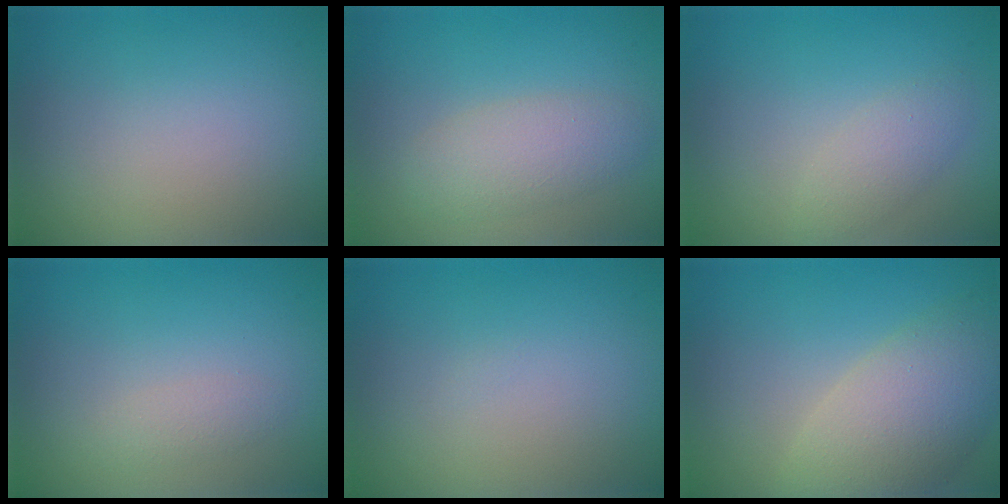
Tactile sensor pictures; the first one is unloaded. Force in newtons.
{"total": 3.2, "press": 3.2, "slide": 0.2}
{"total": 1.9, "press": 1.9, "slide": 0.0}
{"total": 1.1, "press": 1.1, "slide": 0.0}
{"total": 0.0}
{"total": 6.9, "press": 6.9, "slide": 0.9}